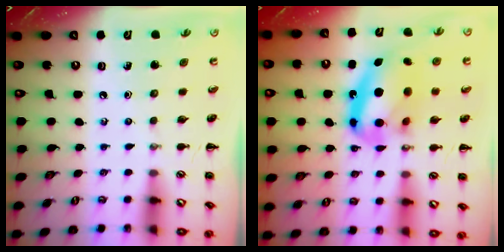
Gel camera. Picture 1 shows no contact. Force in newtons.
{"total": 16.9, "press": 16.4, "slide": 4.0}